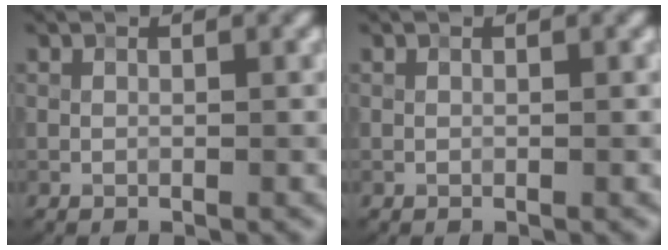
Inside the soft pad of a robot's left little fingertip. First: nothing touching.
{"total": 0.0}